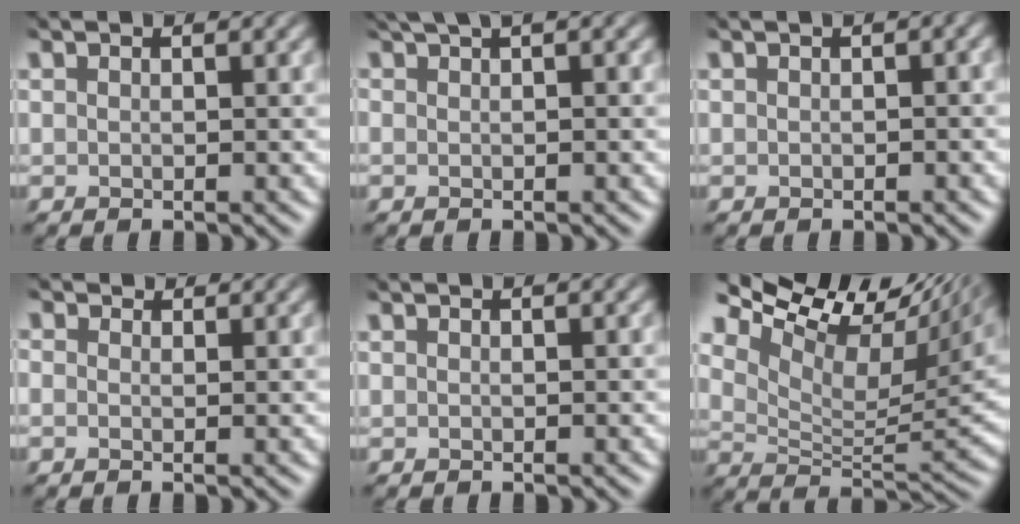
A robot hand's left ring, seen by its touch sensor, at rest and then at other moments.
{"total": 1.6, "force": [1.1, 0.2, 1.1], "torque": [-0.033, 0.001, 0.031]}
{"total": 2.1, "force": [0.9, 0.9, 1.7], "torque": [-0.038, 0.014, 0.013]}
{"total": 1.1, "force": [0.8, -0.2, -0.7], "torque": [-0.003, -0.007, 0.016]}
{"total": 0.8, "force": [0.5, 0.3, 0.6], "torque": [-0.009, 0.006, 0.001]}
{"total": 12.3, "force": [7.3, 5.3, 8.4], "torque": [-0.163, 0.041, 0.124]}